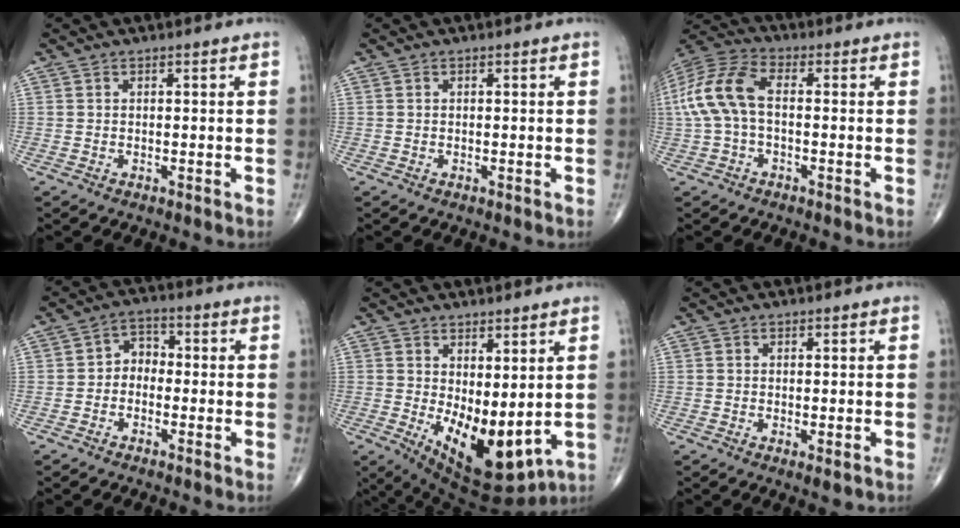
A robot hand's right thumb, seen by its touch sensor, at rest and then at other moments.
{"total": 0.0}
{"total": 12.3, "force": [-0.1, 6.8, 10.2], "torque": [-0.229, 0.034, -0.008]}
{"total": 4.2, "force": [-1.1, 3.3, 2.4], "torque": [-0.015, 0.024, -0.036]}
{"total": 12.8, "force": [-0.3, 6.0, 11.3], "torque": [-0.164, -0.031, 0.019]}
{"total": 1.7, "force": [-0.6, 0.4, 1.5], "torque": [-0.025, -0.006, -0.007]}